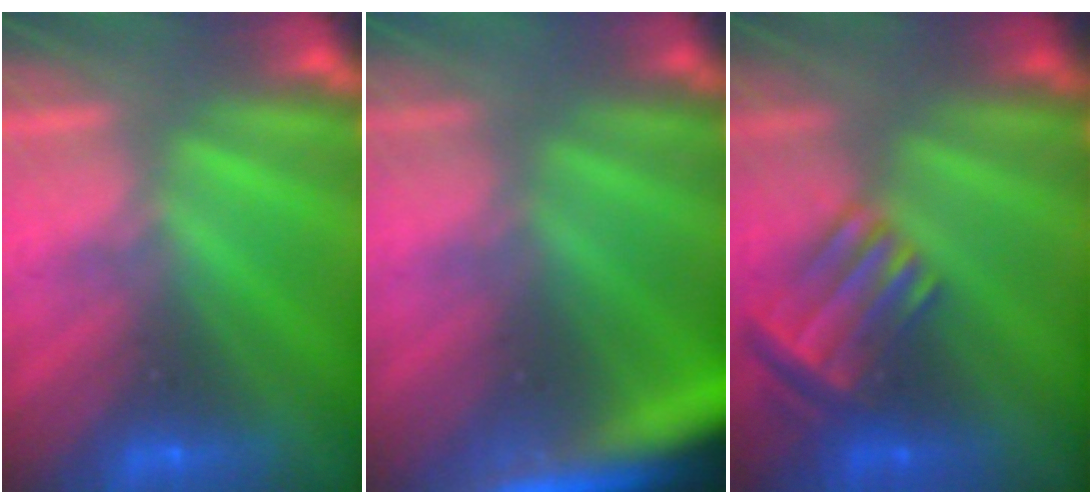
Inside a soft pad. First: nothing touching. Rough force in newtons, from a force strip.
{"total": 6.1}
{"total": 3.5}